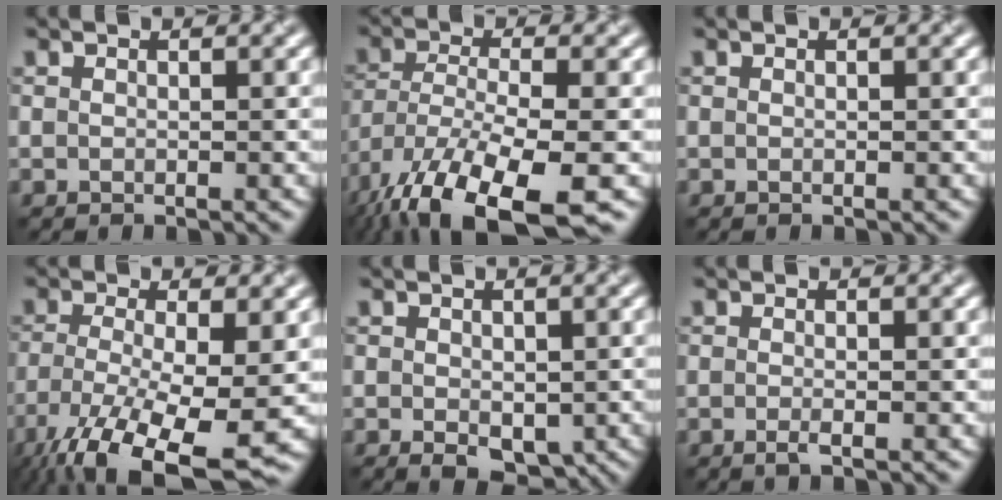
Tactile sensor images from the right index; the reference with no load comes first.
{"total": 14.1, "force": [-9.1, 4.9, 9.7], "torque": [-0.214, -0.057, -0.140]}
{"total": 0.0}
{"total": 12.0, "force": [-6.5, 3.5, 9.5], "torque": [-0.188, -0.033, -0.110]}
{"total": 3.1, "force": [-0.9, 1.8, 2.3], "torque": [-0.033, -0.012, -0.008]}
{"total": 0.9, "force": [-0.4, 0.1, 0.8], "torque": [-0.017, -0.005, -0.007]}